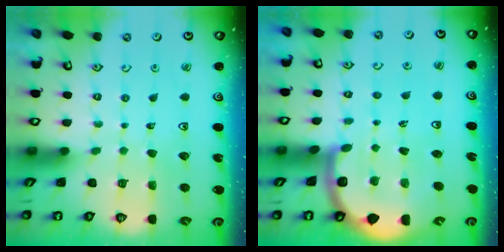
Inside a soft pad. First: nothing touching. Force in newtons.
{"total": 7.2, "press": 7.2, "slide": 0.8}